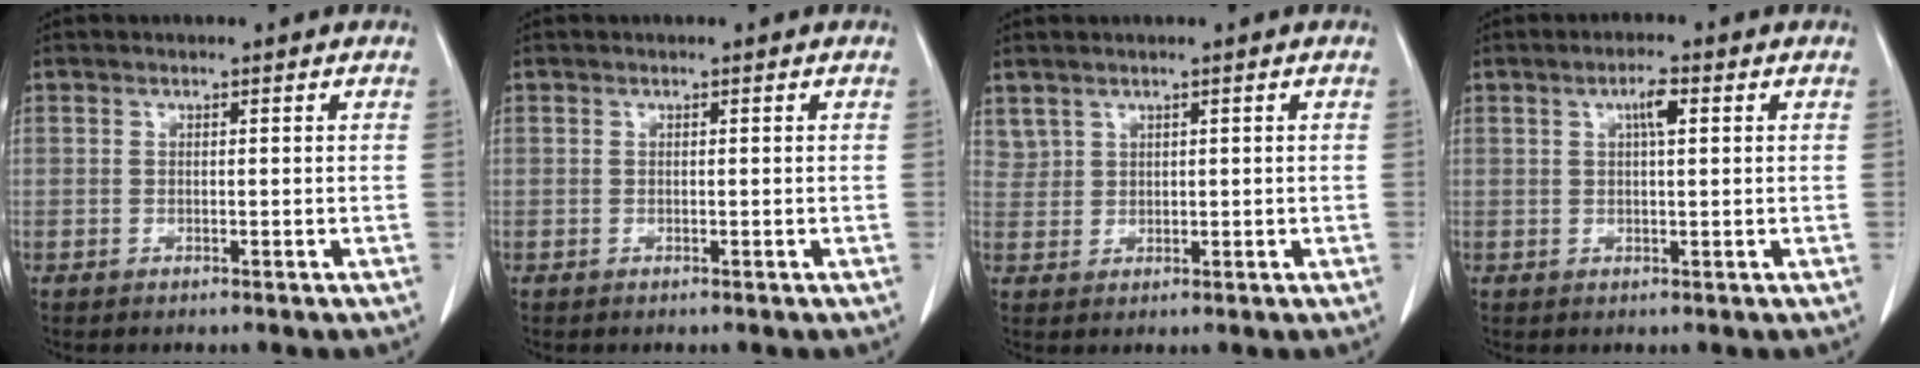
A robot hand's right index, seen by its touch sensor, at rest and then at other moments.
{"total": 0.0}
{"total": 2.3, "force": [1.9, 1.4, 0.3], "torque": [0.000, 0.004, 0.041]}
{"total": 3.1, "force": [1.1, 0.6, 2.9], "torque": [-0.051, 0.003, 0.017]}